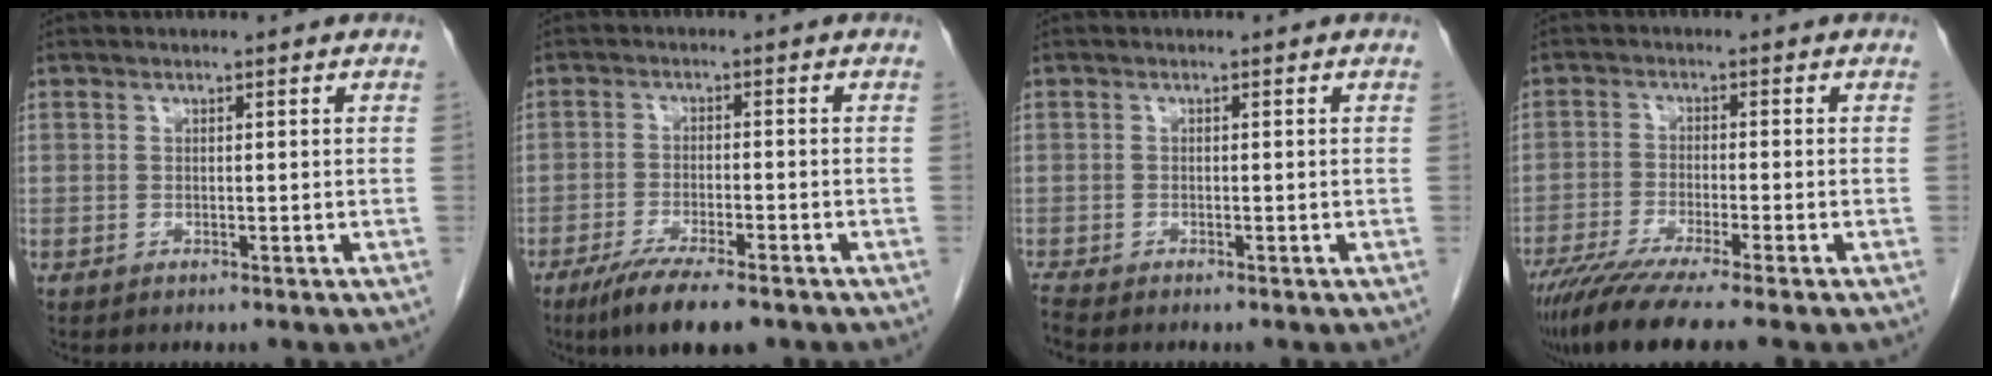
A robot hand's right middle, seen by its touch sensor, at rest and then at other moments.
{"total": 9.0, "force": [-6.5, 1.5, 6.0], "torque": [-0.098, -0.018, -0.101]}
{"total": 1.1, "force": [-1.1, -0.2, 0.2], "torque": [-0.014, -0.008, -0.022]}
{"total": 10.1, "force": [-7.9, -0.4, 6.3], "torque": [-0.098, -0.028, -0.129]}